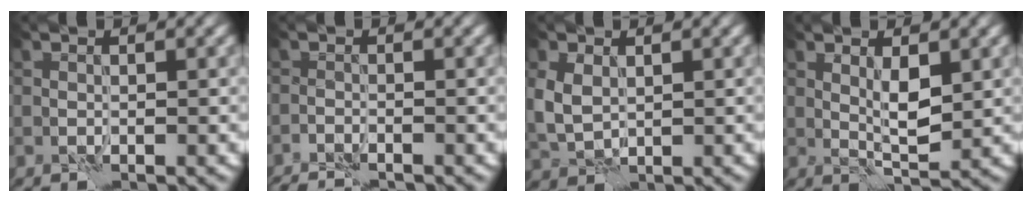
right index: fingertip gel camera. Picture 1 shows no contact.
{"total": 2.9, "force": [-2.8, 0.4, 0.9], "torque": [-0.023, -0.006, -0.047]}
{"total": 3.3, "force": [0.9, 2.4, 2.0], "torque": [-0.058, -0.003, 0.022]}
{"total": 2.5, "force": [1.1, 0.6, 2.2], "torque": [-0.042, -0.007, 0.021]}